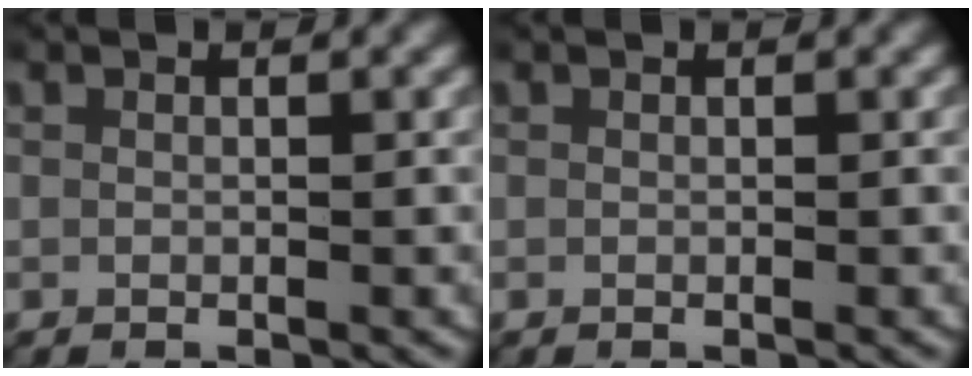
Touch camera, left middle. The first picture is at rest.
{"total": 0.0}